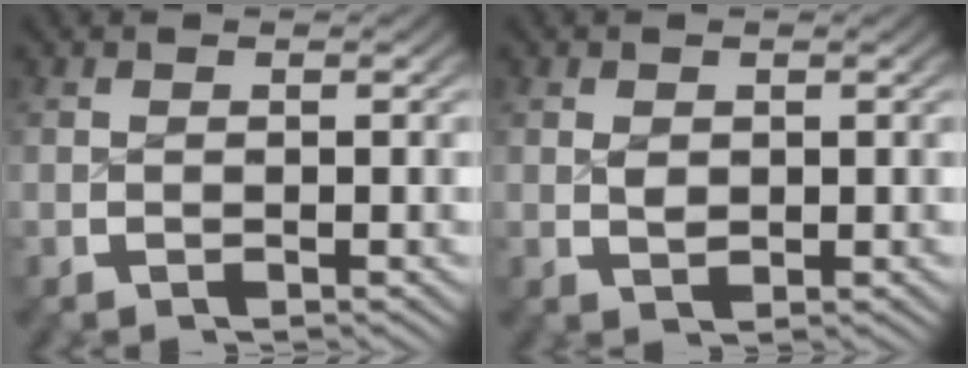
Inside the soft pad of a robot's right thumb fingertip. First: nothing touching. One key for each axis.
{"total": 1.3, "fx": 0.3, "fy": 1.0, "fz": 0.9, "tx": -0.023, "ty": -0.013, "tz": 0.015}